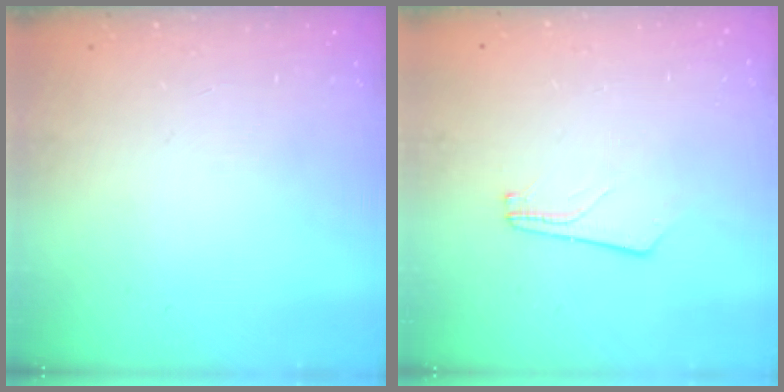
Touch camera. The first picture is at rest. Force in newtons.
{"total": 2.1, "press": 2.1, "slide": 0.3}